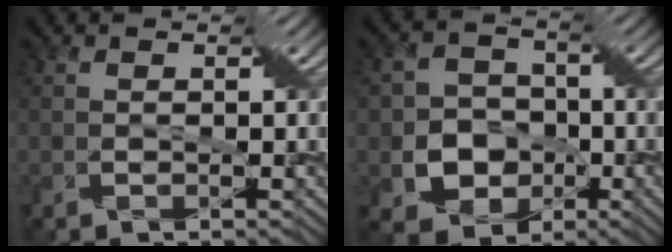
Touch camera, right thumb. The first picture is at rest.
{"total": 7.9, "force": [-2.1, 6.8, 3.5], "torque": [-0.088, -0.015, -0.058]}